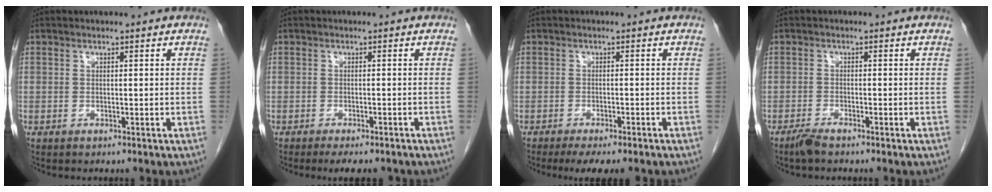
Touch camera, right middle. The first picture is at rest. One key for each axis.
{"total": 6.4, "fx": -5.4, "fy": 1.6, "fz": 3.1, "tx": -0.033, "ty": -0.007, "tz": -0.069}
{"total": 7.0, "fx": -5.7, "fy": 1.2, "fz": 4.0, "tx": -0.048, "ty": -0.010, "tz": -0.079}
{"total": 2.3, "fx": -1.9, "fy": 0.3, "fz": 1.2, "tx": -0.031, "ty": -0.004, "tz": -0.037}